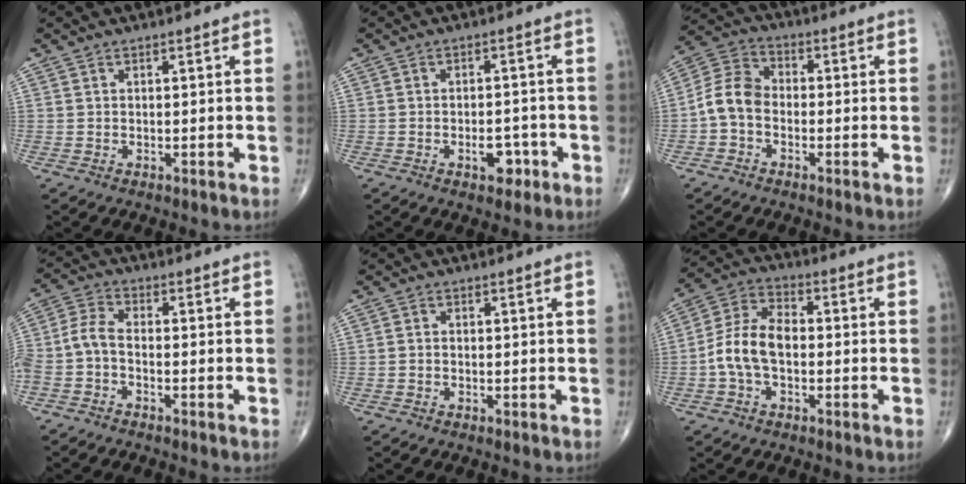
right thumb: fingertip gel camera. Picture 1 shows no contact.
{"total": 4.4, "force": [-2.0, 2.5, 3.0], "torque": [-0.027, 0.013, -0.026]}
{"total": 7.4, "force": [-1.7, 5.4, 4.7], "torque": [-0.081, 0.028, -0.051]}
{"total": 6.3, "force": [-2.4, 2.8, 5.1], "torque": [-0.123, 0.024, -0.059]}
{"total": 0.6, "force": [-0.3, 0.4, 0.4], "torque": [-0.005, 0.001, -0.008]}
{"total": 9.6, "force": [-1.6, 5.8, 7.5], "torque": [-0.148, 0.035, -0.040]}